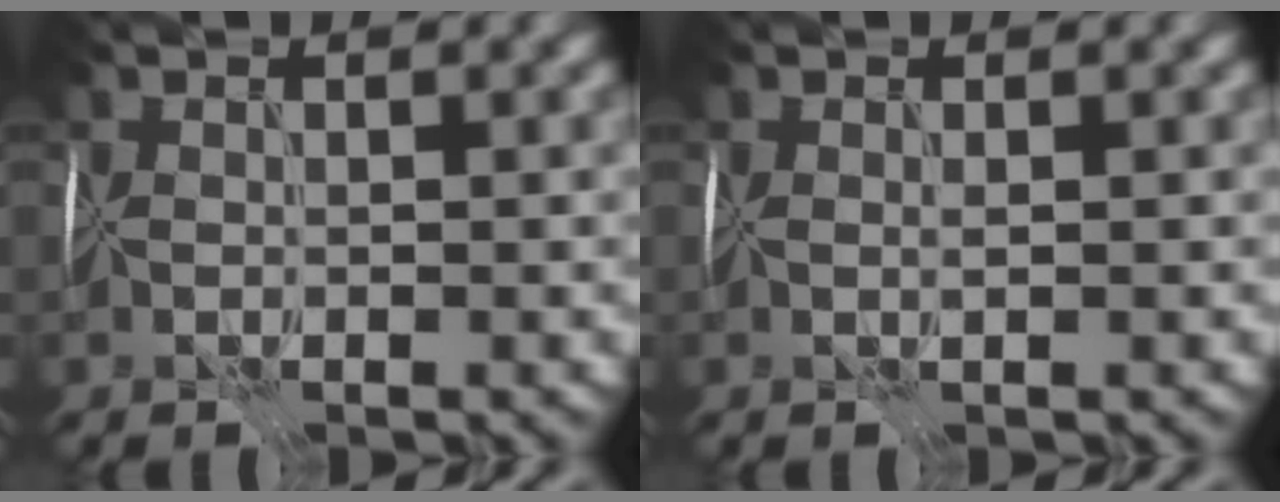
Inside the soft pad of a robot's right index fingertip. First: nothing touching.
{"total": 0.5, "force": [0.2, -0.1, 0.5], "torque": [-0.009, 0.003, 0.000]}